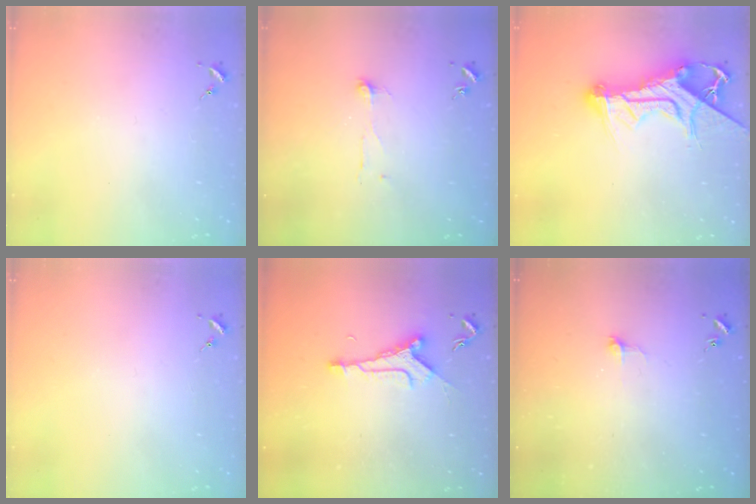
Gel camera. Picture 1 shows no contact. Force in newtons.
{"total": 4.5, "press": 4.5, "slide": 0.4}
{"total": 16.3, "press": 16.3, "slide": 1.3}
{"total": 0.0}
{"total": 8.7, "press": 8.7, "slide": 0.6}
{"total": 6.2, "press": 6.2, "slide": 0.6}